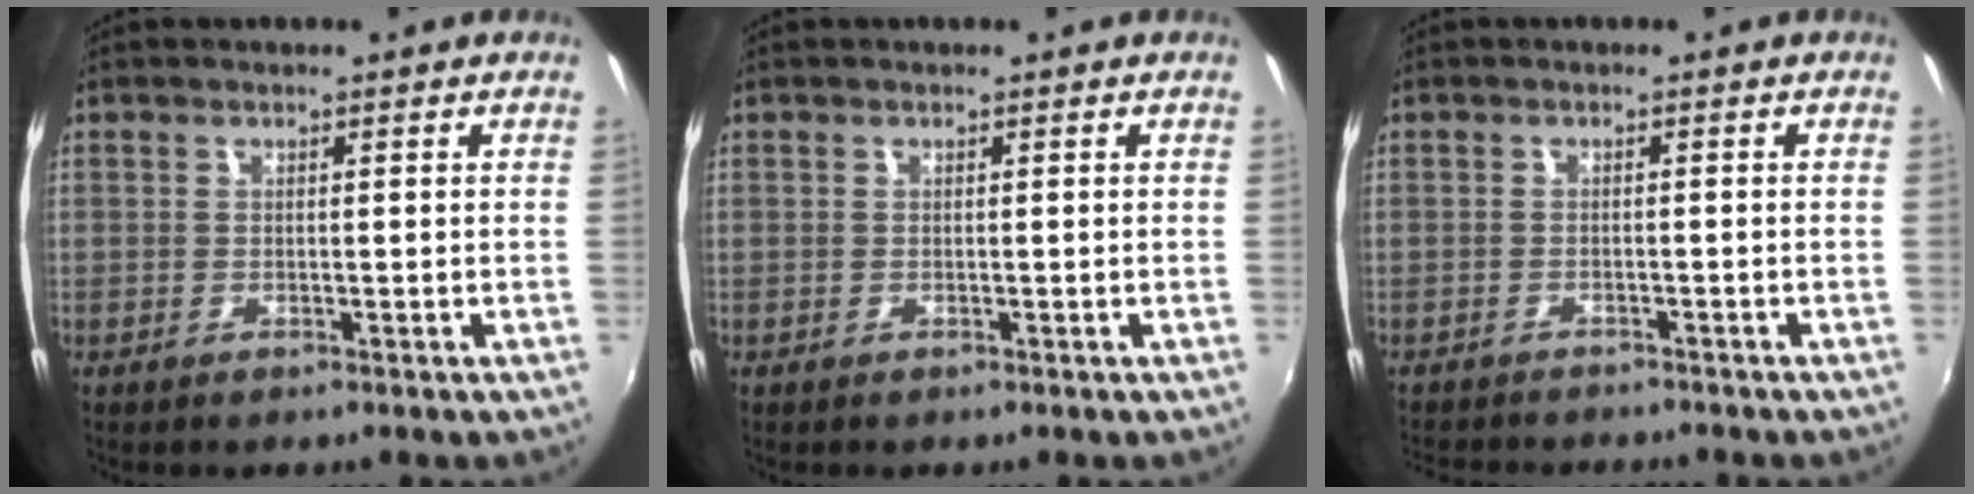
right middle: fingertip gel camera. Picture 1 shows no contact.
{"total": 0.0}
{"total": 6.6, "force": [-6.2, 1.4, 2.0], "torque": [-0.052, -0.015, -0.092]}